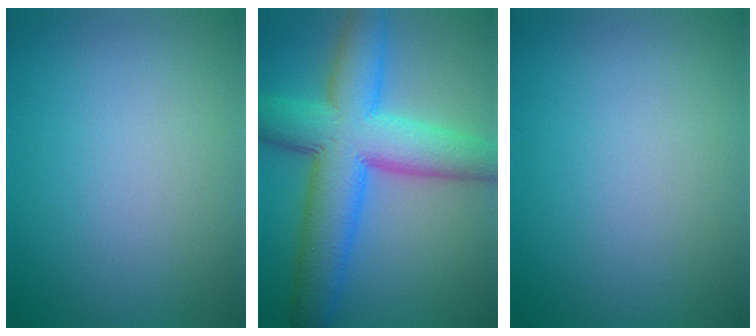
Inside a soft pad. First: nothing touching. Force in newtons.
{"total": 11.1, "press": 11.1, "slide": 0.2}
{"total": 0.0}